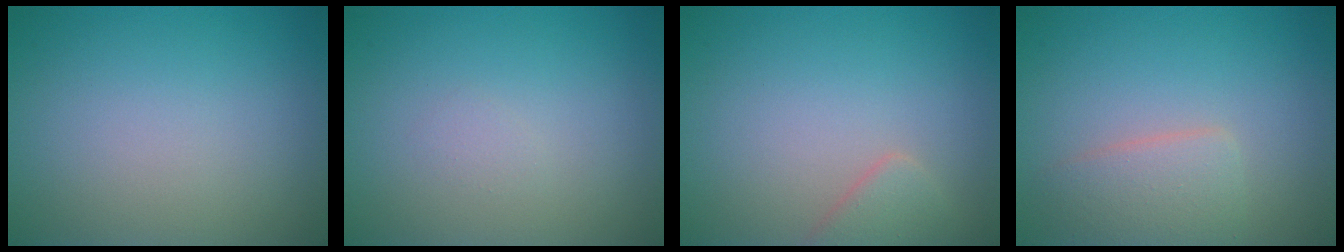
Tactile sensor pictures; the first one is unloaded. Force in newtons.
{"total": 0.6, "press": 0.6, "slide": 0.0}
{"total": 1.9, "press": 1.9, "slide": 0.2}
{"total": 2.8, "press": 2.8, "slide": 0.1}